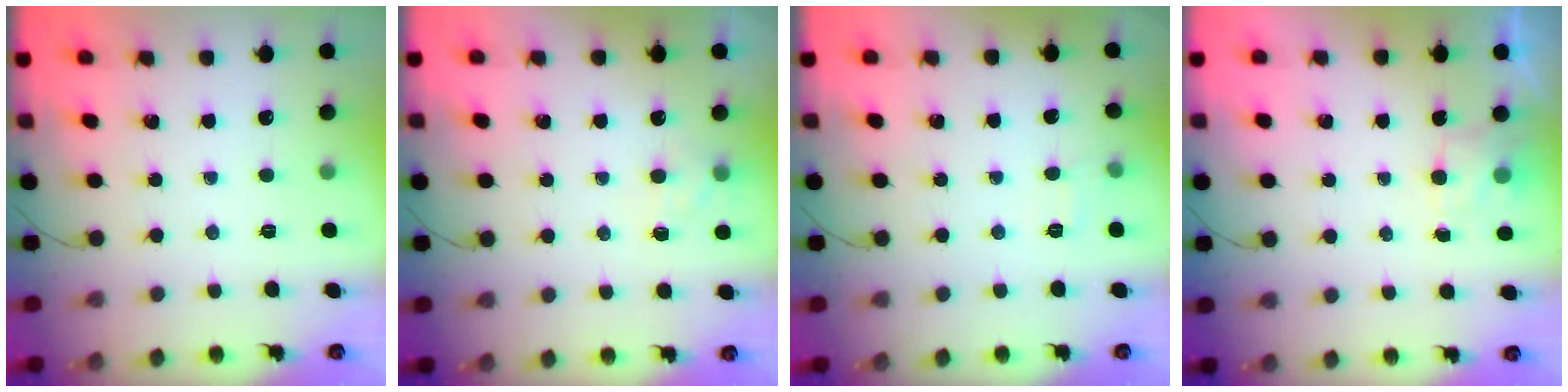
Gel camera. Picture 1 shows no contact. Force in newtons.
{"total": 6.8, "press": 6.6, "slide": 1.5}
{"total": 3.2, "press": 2.8, "slide": 1.6}
{"total": 2.5, "press": 2.1, "slide": 1.4}